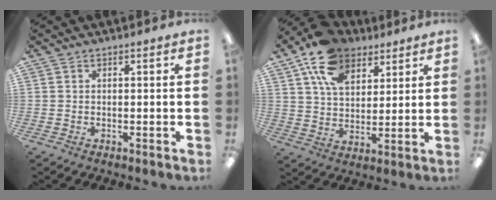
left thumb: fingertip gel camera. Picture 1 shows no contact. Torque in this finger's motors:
{"motor_torque": [0.31, 0.40, 1.85, -0.92, 0.35]}